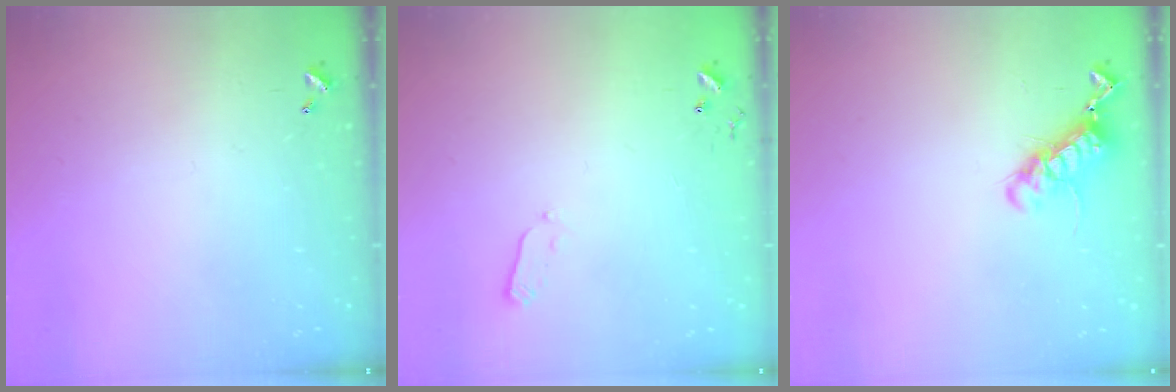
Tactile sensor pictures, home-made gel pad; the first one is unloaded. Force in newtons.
{"total": 4.0, "press": 3.9, "slide": 1.0}
{"total": 12.0, "press": 12.0, "slide": 1.3}